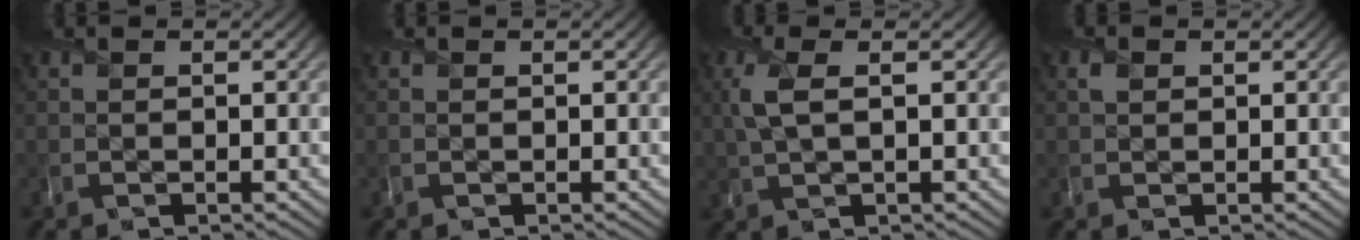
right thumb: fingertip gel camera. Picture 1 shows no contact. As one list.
[{"total": 0.0}, {"total": 4.3, "force": [1.0, 1.6, 3.9], "torque": [-0.102, 0.006, 0.021]}, {"total": 1.0, "force": [0.4, 0.8, 0.3], "torque": [-0.007, -0.001, 0.009]}]